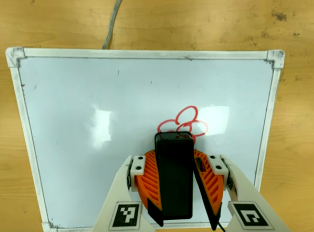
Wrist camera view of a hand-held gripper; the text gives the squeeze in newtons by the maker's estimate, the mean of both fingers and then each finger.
{"total": 13.4, "left": 14.7, "right": 12.0}